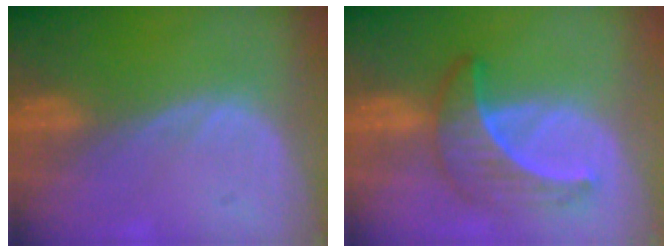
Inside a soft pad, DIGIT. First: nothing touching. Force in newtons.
{"total": 6.8, "press": 6.1, "slide": 3.0}